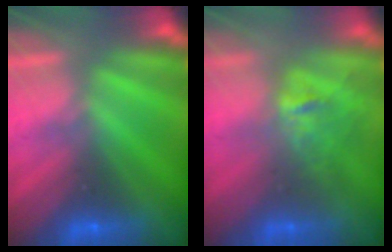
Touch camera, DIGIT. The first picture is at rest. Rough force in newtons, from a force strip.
{"total": 2.7}